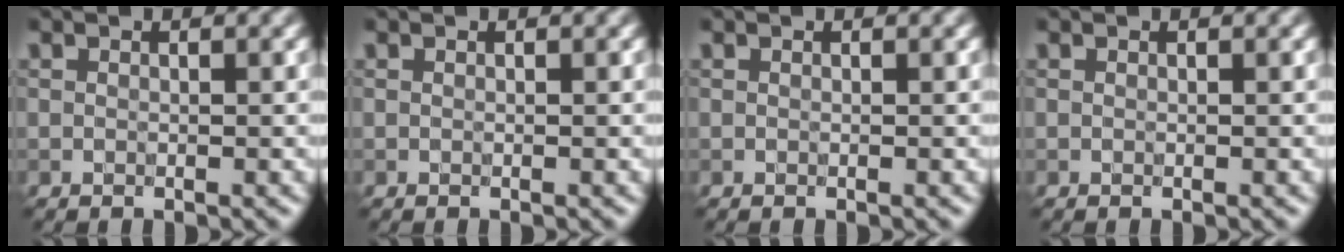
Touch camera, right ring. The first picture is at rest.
{"total": 0.0}
{"total": 0.0}
{"total": 0.0}